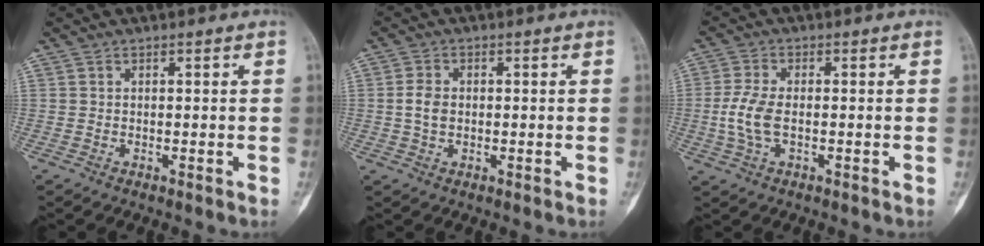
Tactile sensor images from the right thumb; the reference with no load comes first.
{"total": 3.3, "force": [-0.1, 2.3, 2.4], "torque": [-0.045, 0.005, -0.004]}
{"total": 6.1, "force": [-0.8, 3.1, 5.2], "torque": [-0.124, 0.005, -0.018]}